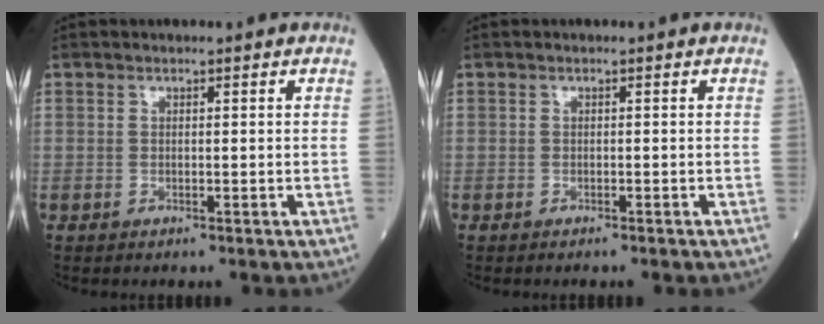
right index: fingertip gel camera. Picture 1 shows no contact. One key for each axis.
{"total": 0.9, "fx": -0.8, "fy": 0.0, "fz": 0.4, "tx": -0.007, "ty": -0.001, "tz": -0.010}